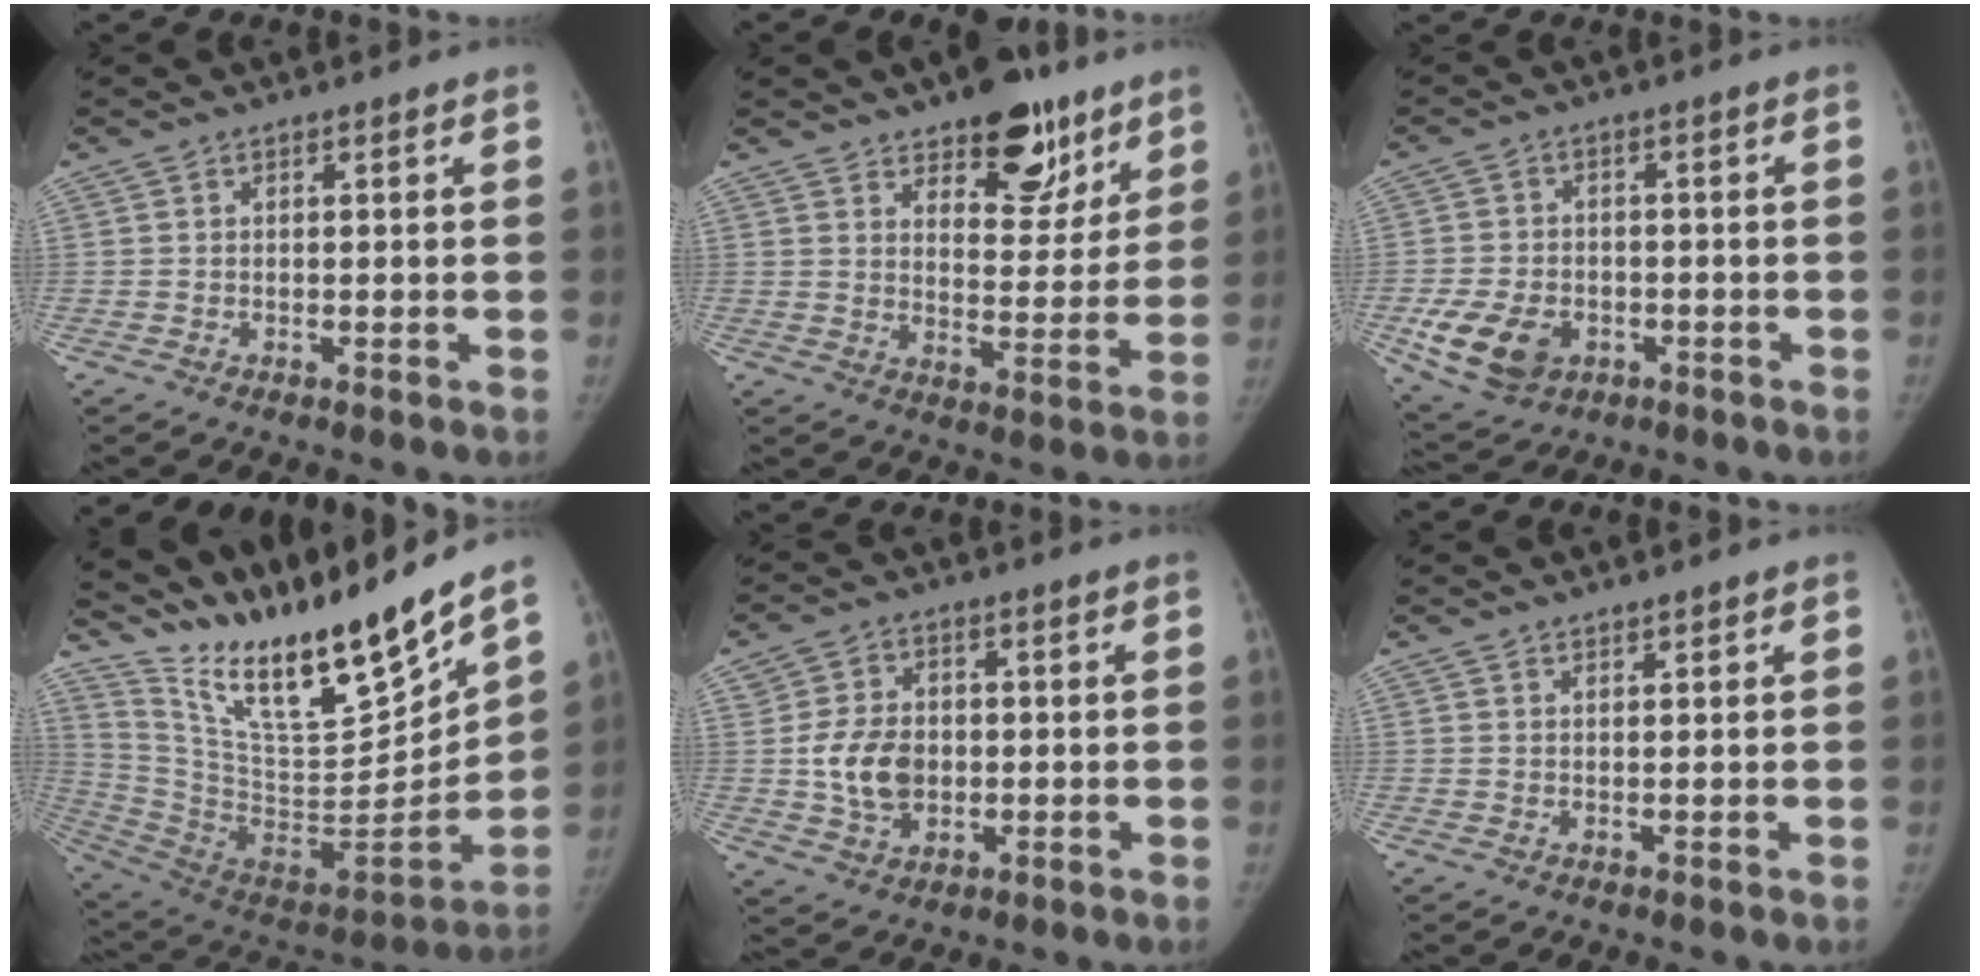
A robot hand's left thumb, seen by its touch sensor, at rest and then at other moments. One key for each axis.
{"total": 14.1, "fx": 9.3, "fy": 6.9, "fz": 8.1, "tx": -0.054, "ty": -0.054, "tz": 0.137}
{"total": 10.1, "fx": -3.4, "fy": 7.5, "fz": 5.9, "tx": -0.102, "ty": 0.006, "tz": -0.049}
{"total": 26.7, "fx": 21.9, "fy": 4.4, "fz": 14.5, "tx": -0.205, "ty": -0.127, "tz": 0.381}
{"total": 8.9, "fx": -0.3, "fy": 6.9, "fz": 5.7, "tx": -0.081, "ty": -0.001, "tz": -0.001}
{"total": 0.9, "fx": 0.9, "fy": 0.1, "fz": 0.2, "tx": -0.001, "ty": -0.007, "tz": 0.016}